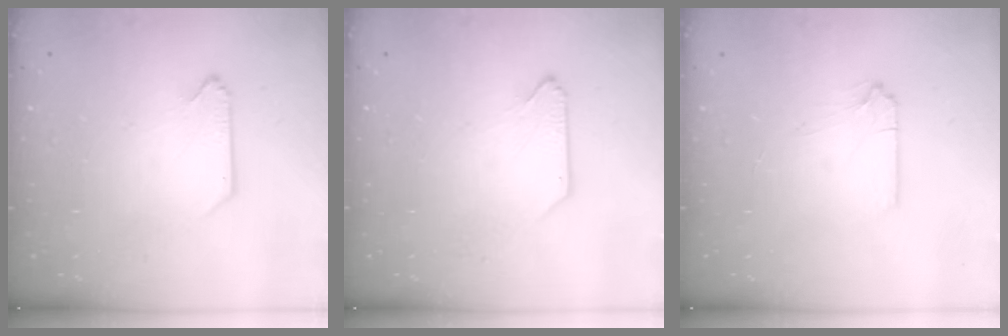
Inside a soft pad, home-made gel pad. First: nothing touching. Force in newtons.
{"total": 0.0}
{"total": 0.0}